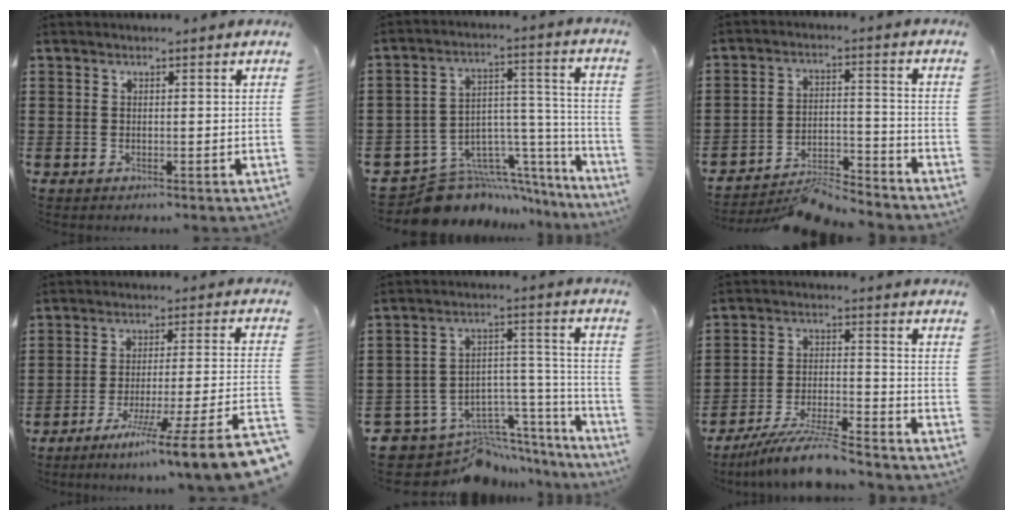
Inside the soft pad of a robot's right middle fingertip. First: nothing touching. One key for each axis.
{"total": 10.3, "fx": -8.5, "fy": 5.4, "fz": 2.1, "tx": -0.027, "ty": 0.027, "tz": -0.146}
{"total": 6.3, "fx": -6.0, "fy": 0.8, "fz": 1.7, "tx": -0.030, "ty": 0.011, "tz": -0.119}
{"total": 8.7, "fx": -5.9, "fy": -1.0, "fz": 6.3, "tx": -0.108, "ty": -0.022, "tz": -0.123}
{"total": 7.0, "fx": -5.7, "fy": 4.0, "fz": 0.9, "tx": -0.019, "ty": -0.002, "tz": -0.100}
{"total": 8.6, "fx": -7.8, "fy": 0.4, "fz": 3.5, "tx": -0.069, "ty": 0.003, "tz": -0.151}